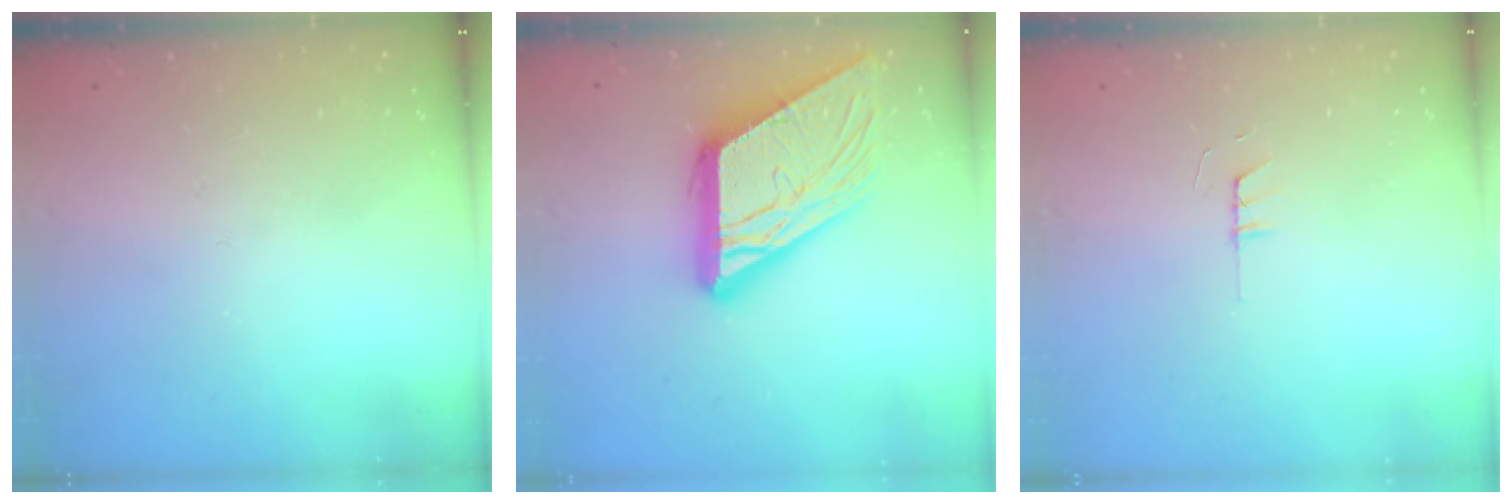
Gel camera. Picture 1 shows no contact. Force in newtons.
{"total": 18.0, "press": 17.8, "slide": 2.4}
{"total": 4.0, "press": 4.0, "slide": 0.4}